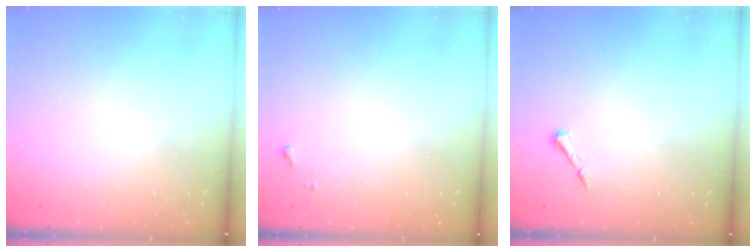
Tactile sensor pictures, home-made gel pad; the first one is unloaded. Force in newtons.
{"total": 3.8, "press": 3.8, "slide": 0.5}
{"total": 3.7, "press": 3.6, "slide": 0.5}